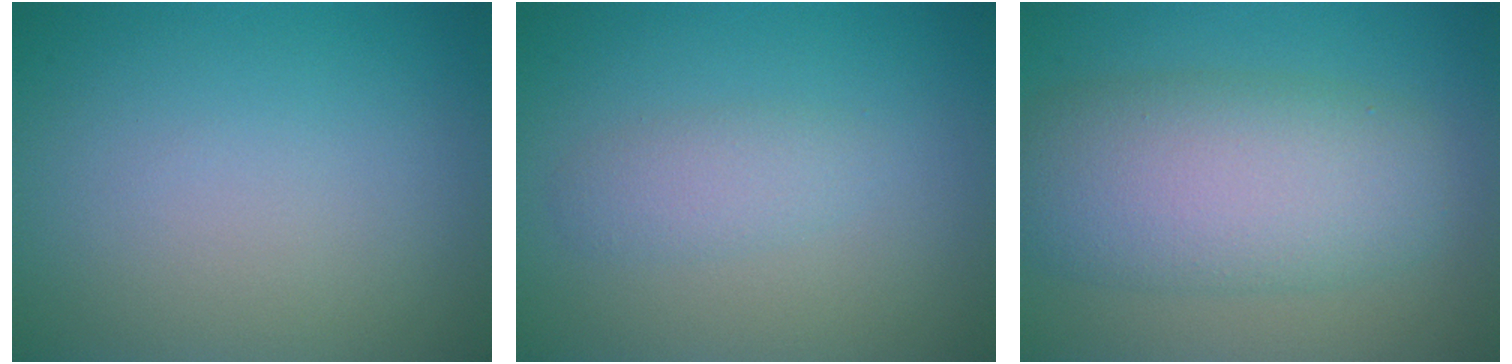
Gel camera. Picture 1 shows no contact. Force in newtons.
{"total": 1.8, "press": 1.8, "slide": 0.0}
{"total": 8.0, "press": 8.0, "slide": 0.5}